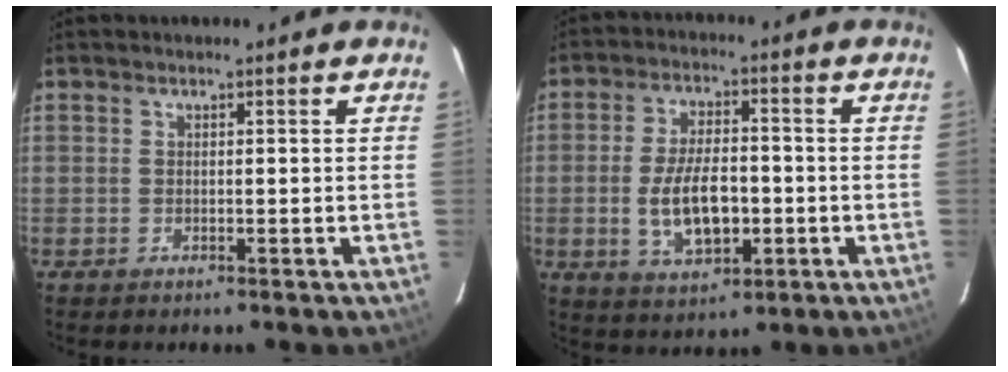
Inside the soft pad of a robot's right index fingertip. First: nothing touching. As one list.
[{"total": 10.4, "force": [-2.1, 5.1, 8.9], "torque": [-0.174, -0.005, -0.027]}]